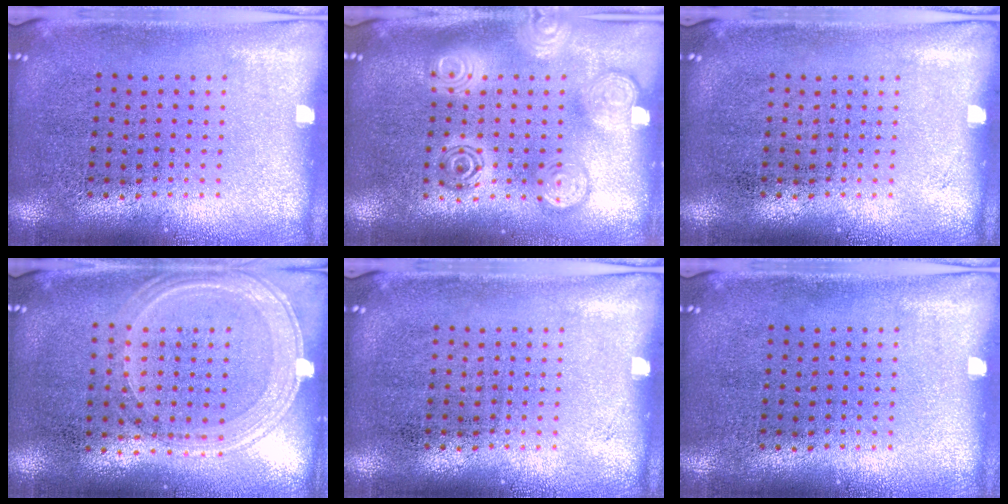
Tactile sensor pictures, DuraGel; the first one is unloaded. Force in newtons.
{"total": 2.6, "press": 2.6, "slide": 0.3}
{"total": 0.0}
{"total": 1.3, "press": 1.2, "slide": 0.3}
{"total": 0.0}
{"total": 0.0}